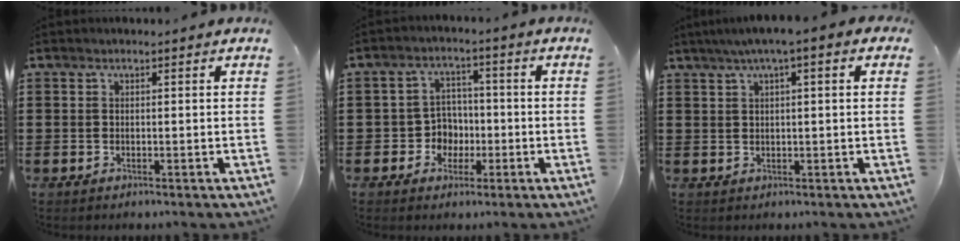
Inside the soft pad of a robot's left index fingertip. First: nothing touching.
{"total": 4.7, "force": [-1.4, 4.2, 1.4], "torque": [-0.041, 0.010, -0.027]}
{"total": 3.3, "force": [1.0, 0.3, 3.2], "torque": [-0.060, 0.003, 0.015]}